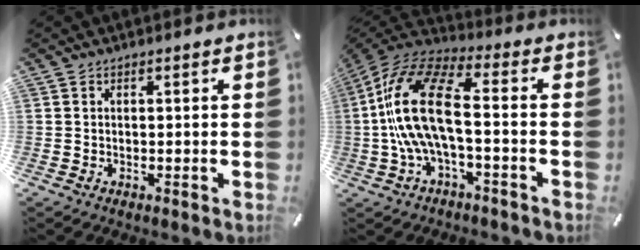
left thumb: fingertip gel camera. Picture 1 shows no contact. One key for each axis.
{"total": 17.6, "fx": -1.2, "fy": 7.6, "fz": 15.8, "tx": -0.343, "ty": 0.000, "tz": -0.030}